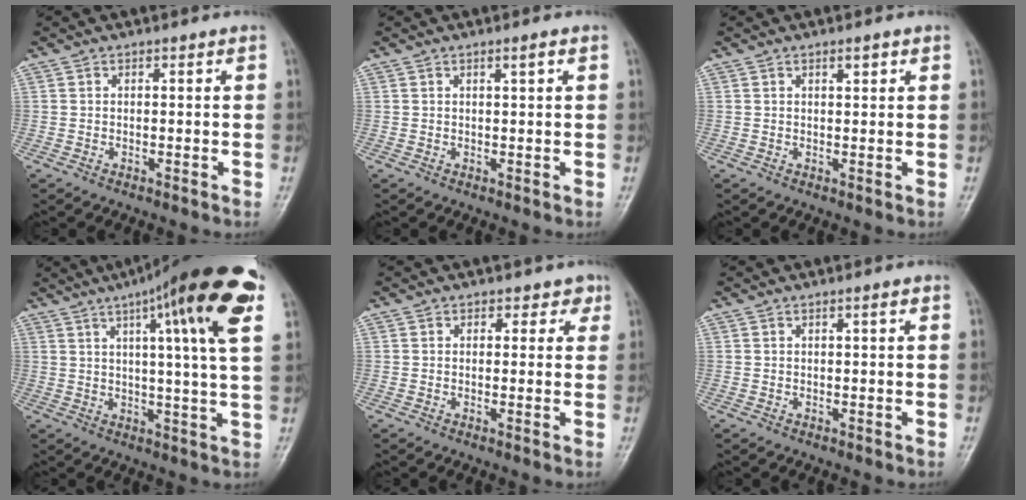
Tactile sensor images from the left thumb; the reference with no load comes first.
{"total": 1.2, "force": [0.6, 0.1, 1.0], "torque": [-0.017, -0.002, 0.010]}
{"total": 1.6, "force": [1.0, 0.6, 1.2], "torque": [-0.013, -0.003, 0.013]}
{"total": 20.1, "force": [9.6, 2.5, 17.5], "torque": [-0.246, -0.012, 0.124]}
{"total": 2.7, "force": [1.4, 2.1, 0.9], "torque": [0.019, -0.003, 0.009]}
{"total": 0.8, "force": [0.3, 0.1, 0.7], "torque": [-0.012, 0.001, 0.004]}